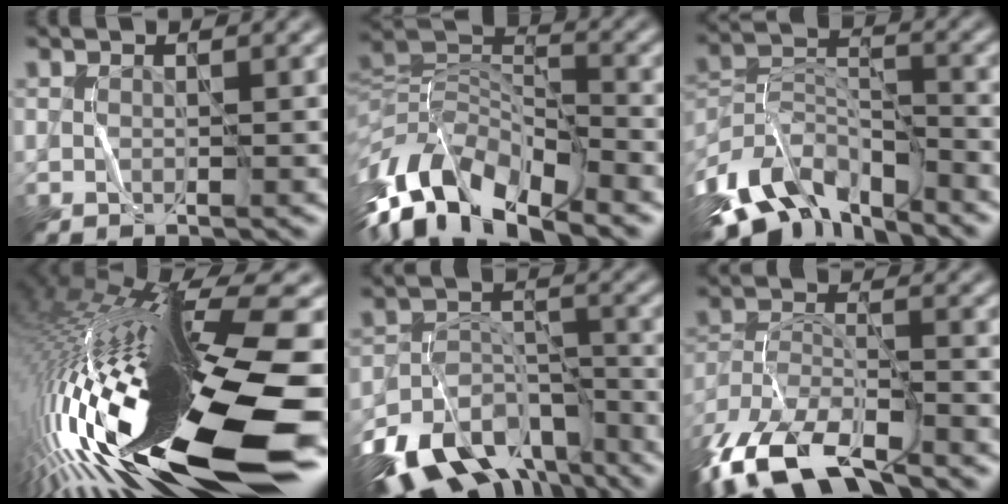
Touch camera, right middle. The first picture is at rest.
{"total": 10.5, "force": [-6.7, 4.8, 6.6], "torque": [-0.126, 0.000, -0.129]}
{"total": 9.9, "force": [-6.9, 4.6, 5.4], "torque": [-0.112, -0.006, -0.128]}
{"total": 19.8, "force": [-4.4, 4.2, 18.8], "torque": [-0.351, -0.028, -0.058]}
{"total": 11.8, "force": [-9.3, 5.5, 4.8], "torque": [-0.098, -0.005, -0.148]}
{"total": 12.2, "force": [-9.8, 4.0, 6.0], "torque": [-0.133, -0.025, -0.156]}